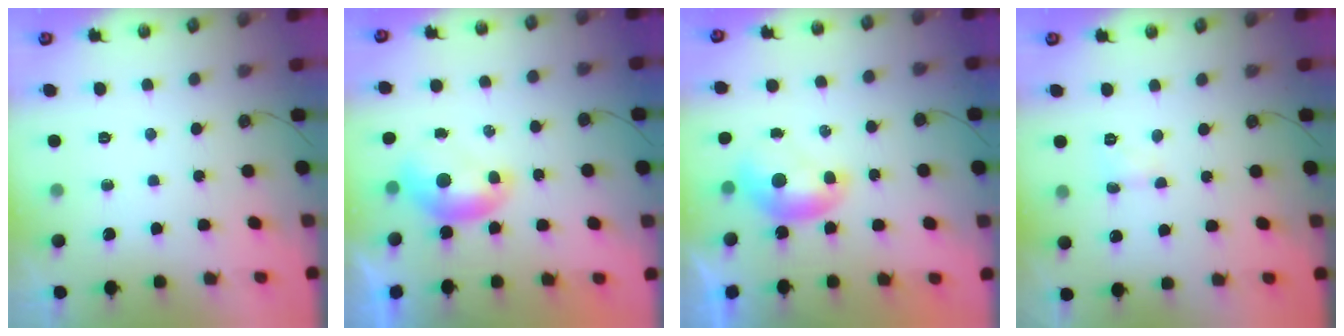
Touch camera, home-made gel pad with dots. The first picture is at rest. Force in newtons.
{"total": 0.0}
{"total": 0.0}
{"total": 1.6, "press": 1.6, "slide": 0.4}